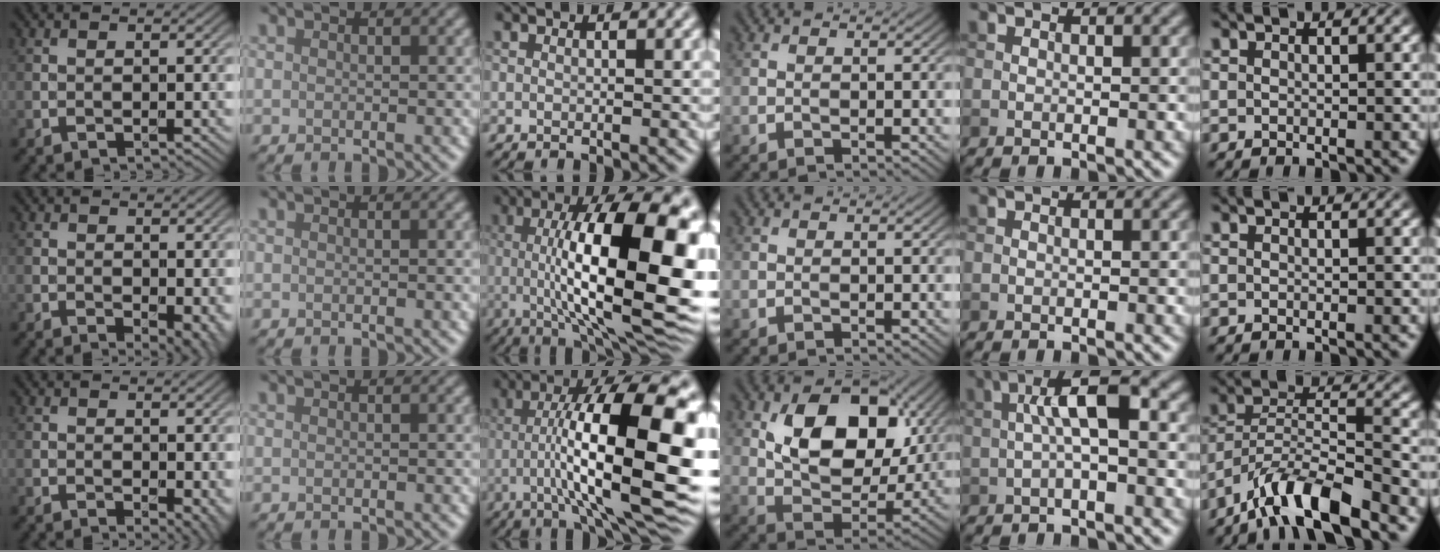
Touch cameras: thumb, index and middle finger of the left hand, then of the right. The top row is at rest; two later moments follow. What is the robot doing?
{"motion": "unscrew", "object": "dispenser bottle"}